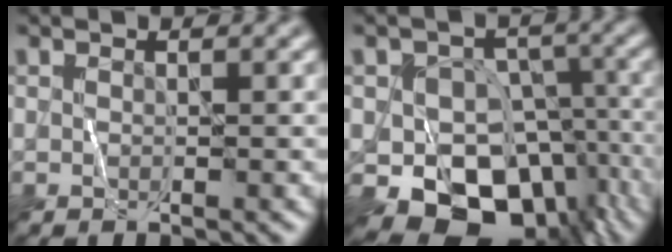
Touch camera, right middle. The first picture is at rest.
{"total": 11.7, "force": [-5.6, 8.3, 5.9], "torque": [-0.081, 0.005, -0.089]}